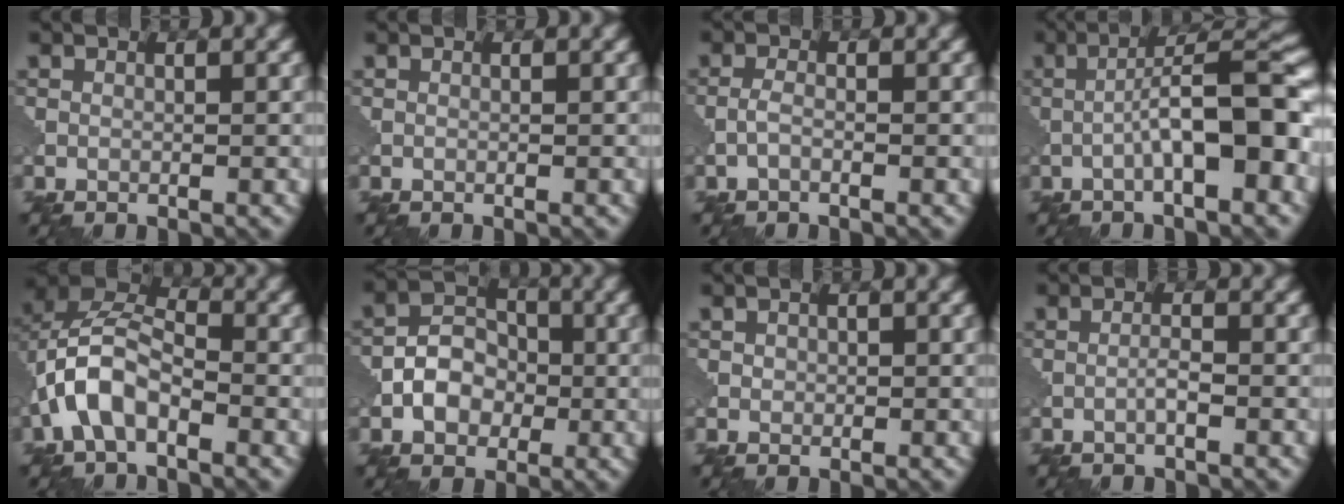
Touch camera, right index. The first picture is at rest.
{"total": 0.0}
{"total": 1.1, "force": [-0.6, 0.4, 0.9], "torque": [-0.022, 0.002, -0.017]}
{"total": 8.3, "force": [-1.9, 1.9, 7.8], "torque": [-0.112, 0.021, -0.034]}
{"total": 6.0, "force": [-2.2, 3.3, 4.5], "torque": [-0.090, 0.018, -0.050]}
{"total": 4.3, "force": [-1.2, 3.3, 2.4], "torque": [-0.032, 0.005, -0.023]}
{"total": 0.7, "force": [0.2, 0.6, 0.2], "torque": [-0.003, 0.000, 0.001]}
{"total": 1.1, "force": [-0.5, 0.0, 1.0], "torque": [-0.018, 0.004, -0.011]}